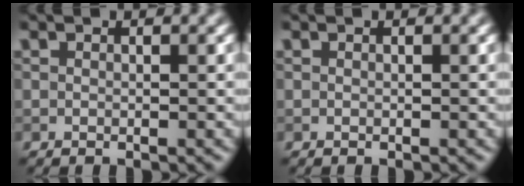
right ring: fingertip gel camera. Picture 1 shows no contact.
{"total": 0.0}